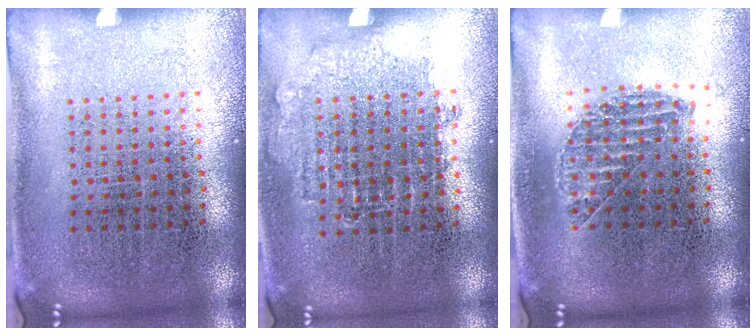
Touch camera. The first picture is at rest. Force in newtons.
{"total": 0.8, "press": 0.7, "slide": 0.3}
{"total": 1.1, "press": 1.0, "slide": 0.3}